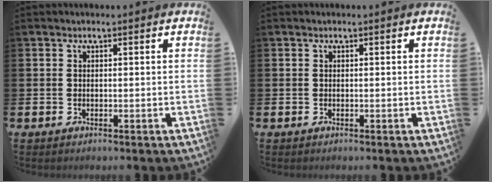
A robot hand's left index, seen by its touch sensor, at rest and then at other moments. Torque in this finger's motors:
{"motor_torque": [-0.02, 0.00, 0.00, 0.00]}